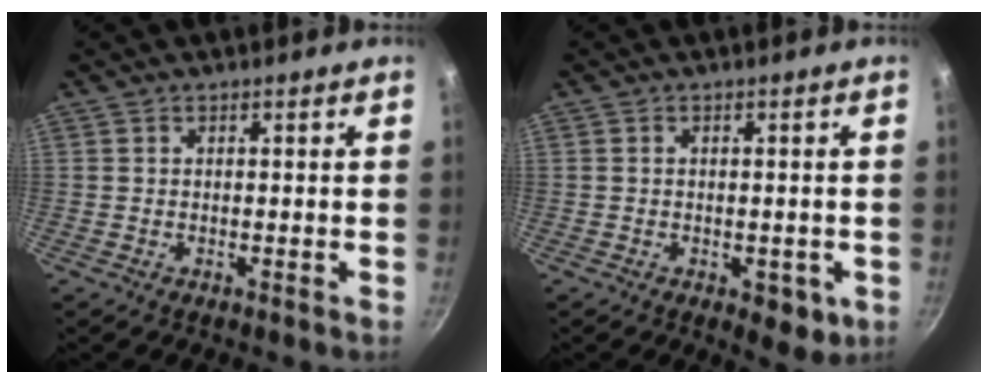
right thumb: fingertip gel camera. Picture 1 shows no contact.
{"total": 5.2, "force": [-1.7, 2.9, 4.1], "torque": [-0.034, 0.003, -0.015]}